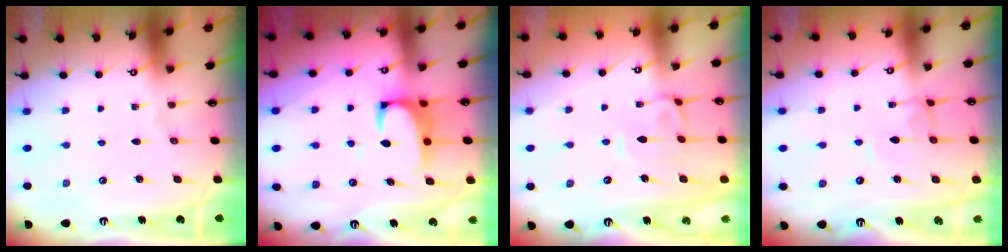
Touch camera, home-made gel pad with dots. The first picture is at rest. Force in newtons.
{"total": 2.5, "press": 2.3, "slide": 0.9}
{"total": 0.9, "press": 0.5, "slide": 0.7}
{"total": 1.5, "press": 1.4, "slide": 0.2}